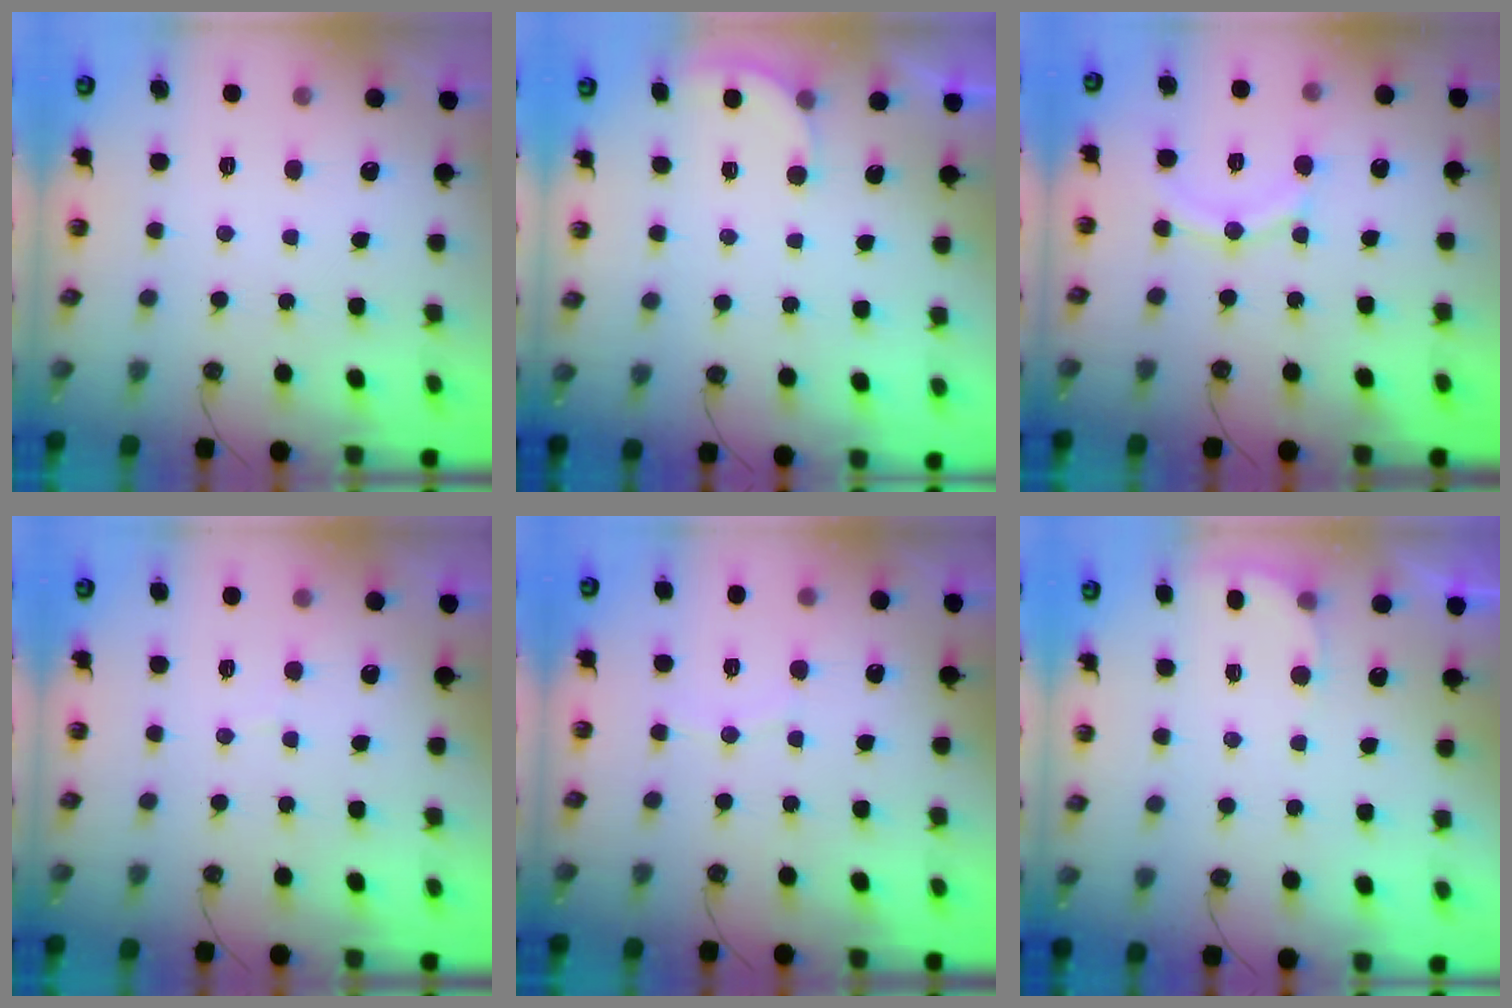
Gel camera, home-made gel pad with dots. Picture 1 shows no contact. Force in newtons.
{"total": 2.5, "press": 2.5, "slide": 0.2}
{"total": 11.8, "press": 11.8, "slide": 1.0}
{"total": 3.6, "press": 3.5, "slide": 0.9}
{"total": 3.7, "press": 3.6, "slide": 0.9}
{"total": 3.1, "press": 2.8, "slide": 1.3}